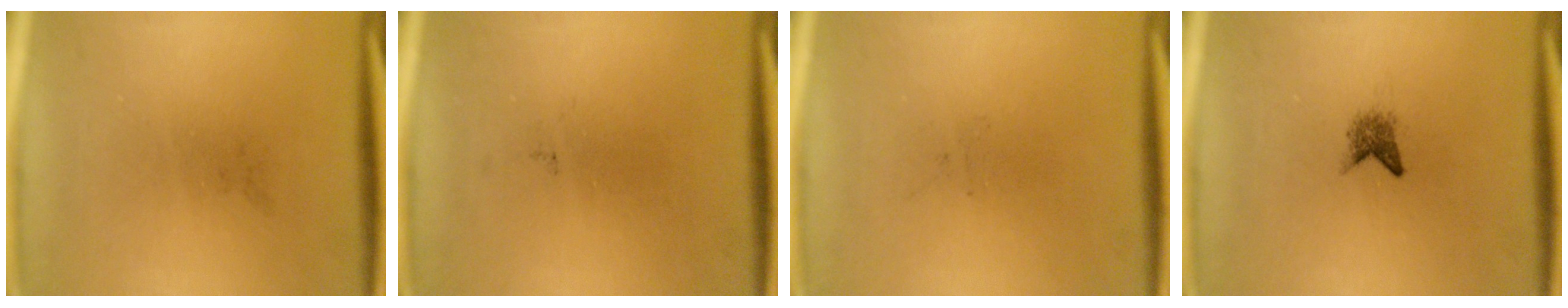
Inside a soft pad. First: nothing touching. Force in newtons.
{"total": 0.0}
{"total": 0.0}
{"total": 1.8}